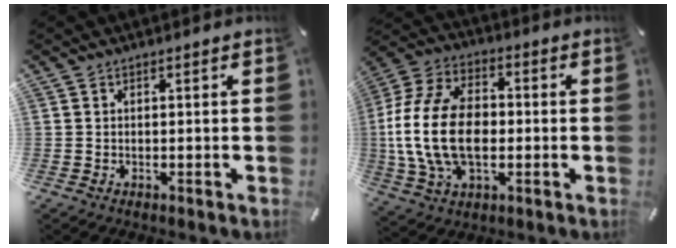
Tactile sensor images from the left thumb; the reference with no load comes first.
{"total": 18.2, "force": [-1.7, 12.1, 13.5], "torque": [-0.313, 0.001, -0.036]}